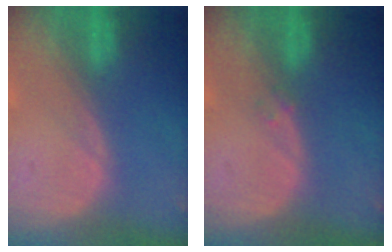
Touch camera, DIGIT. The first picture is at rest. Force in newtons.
{"total": 1.0, "press": 0.9, "slide": 0.4}